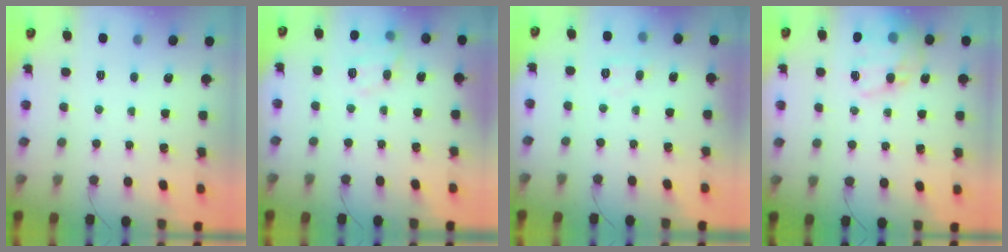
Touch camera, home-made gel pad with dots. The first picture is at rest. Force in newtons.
{"total": 8.1, "press": 8.1, "slide": 0.9}
{"total": 5.0, "press": 4.8, "slide": 1.4}
{"total": 16.8, "press": 16.4, "slide": 3.6}